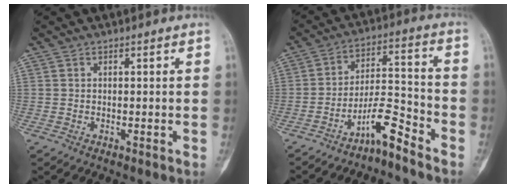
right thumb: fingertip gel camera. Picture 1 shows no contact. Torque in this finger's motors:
{"motor_torque": [0.12, 0.09, 0.03, -0.19, 0.04]}